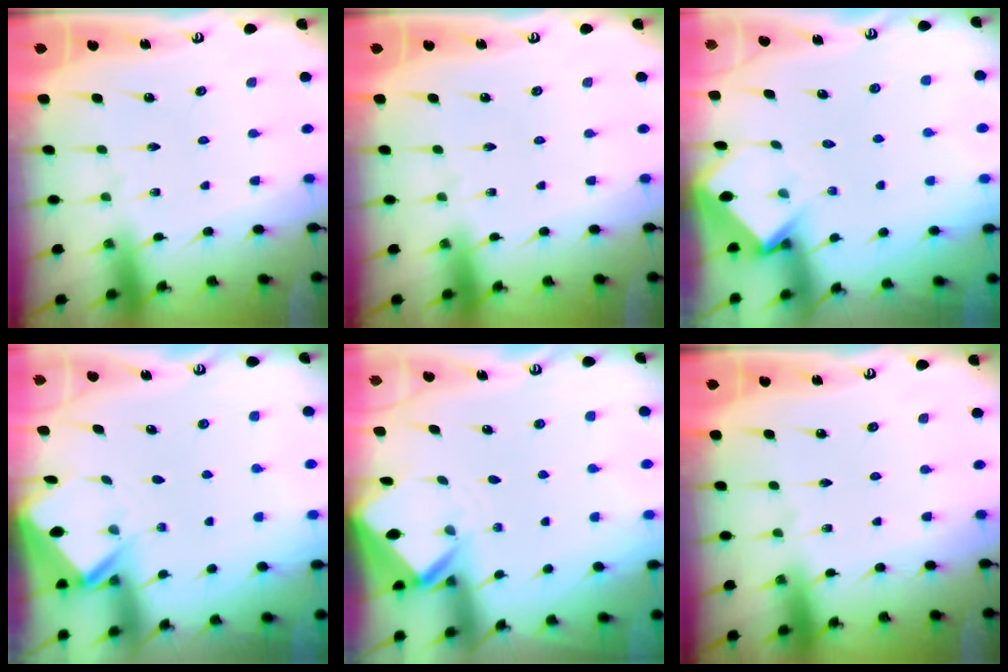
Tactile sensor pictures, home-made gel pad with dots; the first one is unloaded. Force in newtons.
{"total": 0.0}
{"total": 3.6, "press": 3.6, "slide": 0.3}
{"total": 2.4, "press": 2.4, "slide": 0.1}
{"total": 3.0, "press": 3.0, "slide": 0.2}
{"total": 0.0}